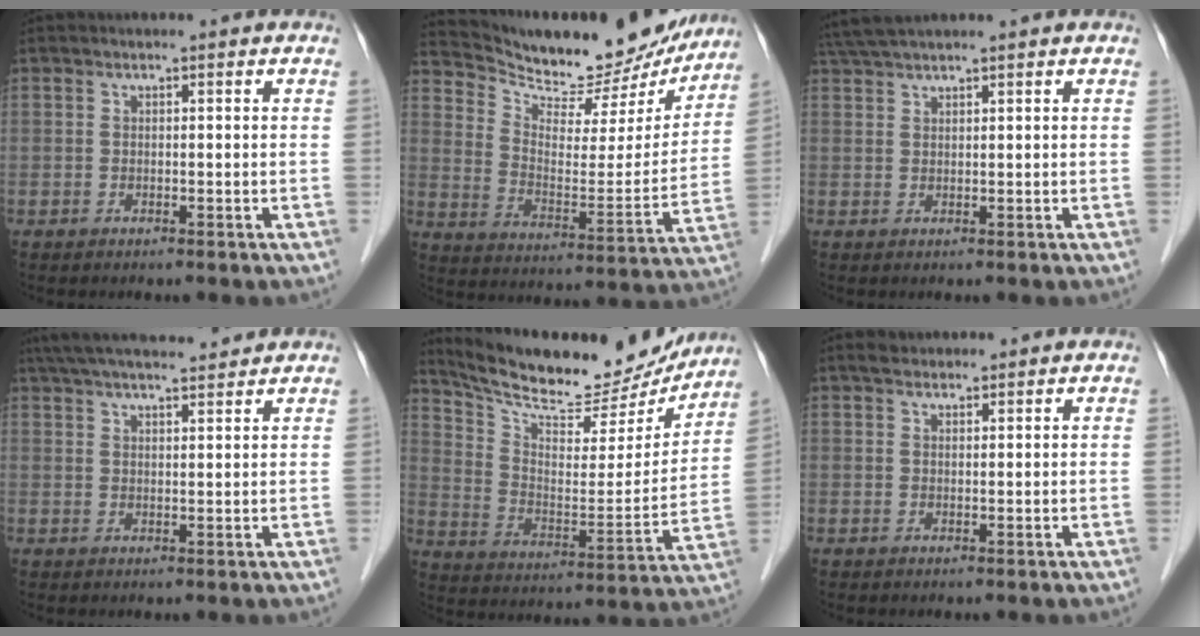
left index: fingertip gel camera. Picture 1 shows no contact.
{"total": 19.8, "force": [18.5, 5.2, 4.9], "torque": [-0.079, -0.032, 0.265]}
{"total": 4.3, "force": [3.9, 0.1, 1.8], "torque": [-0.037, 0.027, 0.077]}
{"total": 12.1, "force": [10.8, 1.5, 5.2], "torque": [-0.090, 0.030, 0.167]}
{"total": 20.6, "force": [18.8, 5.0, 6.7], "torque": [-0.116, -0.020, 0.282]}
{"total": 1.8, "force": [1.5, 0.9, 0.4], "torque": [-0.011, 0.007, 0.023]}